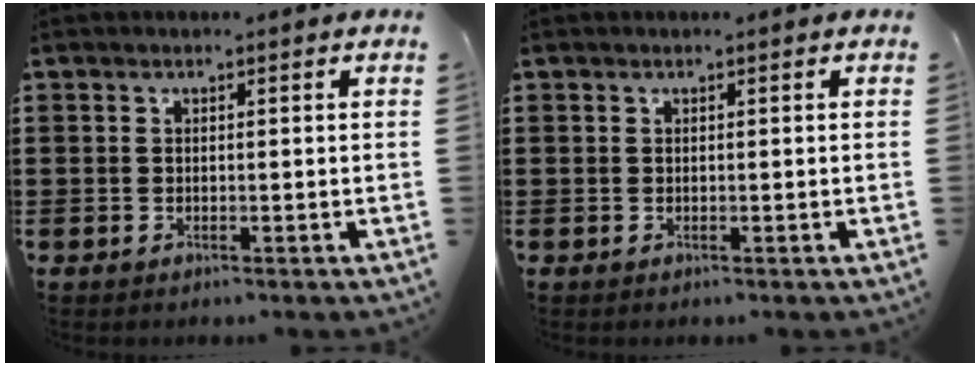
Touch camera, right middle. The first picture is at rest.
{"total": 0.0}